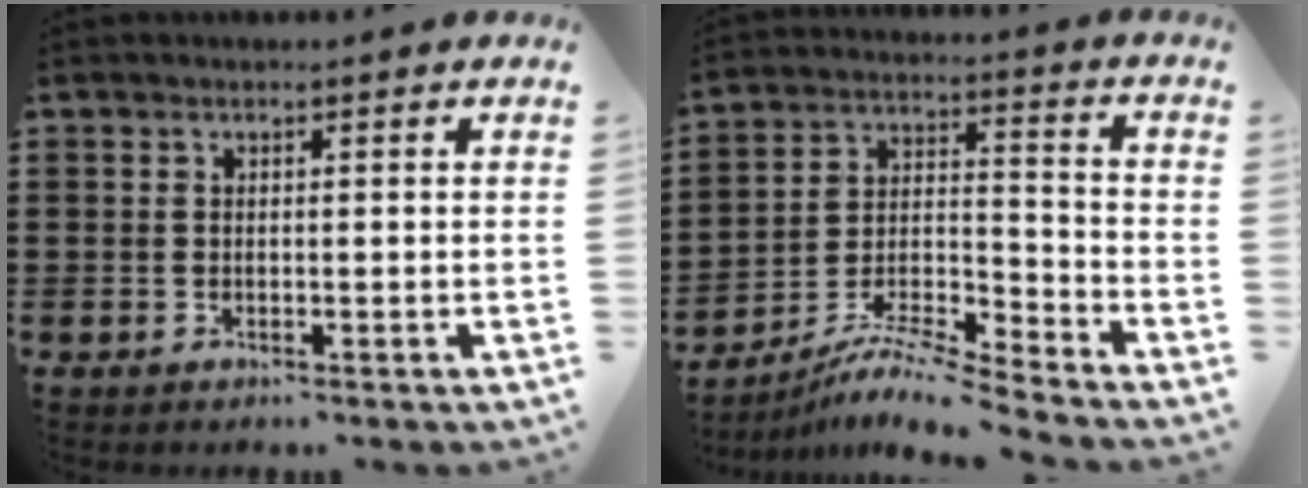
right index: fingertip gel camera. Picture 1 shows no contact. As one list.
[{"total": 8.3, "force": [-7.8, 0.1, 2.7], "torque": [-0.050, 0.006, -0.155]}]